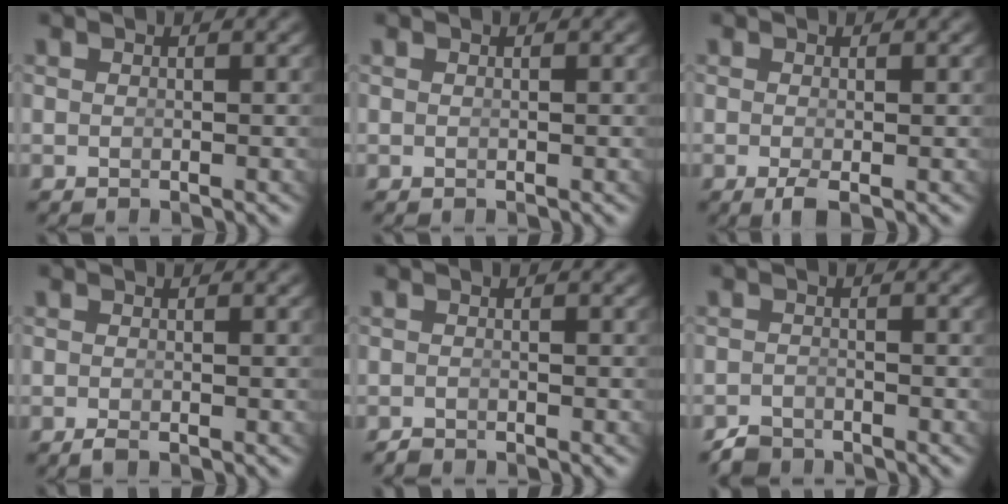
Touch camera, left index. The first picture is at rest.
{"total": 0.0}
{"total": 1.5, "force": [-1.0, 0.3, 1.1], "torque": [-0.028, -0.016, -0.011]}
{"total": 0.8, "force": [-0.8, 0.0, 0.3], "torque": [-0.011, -0.007, -0.009]}
{"total": 0.9, "force": [-0.8, -0.4, -0.2], "torque": [0.003, -0.013, -0.009]}
{"total": 2.1, "force": [-2.1, 0.1, -0.2], "torque": [0.006, -0.018, -0.032]}